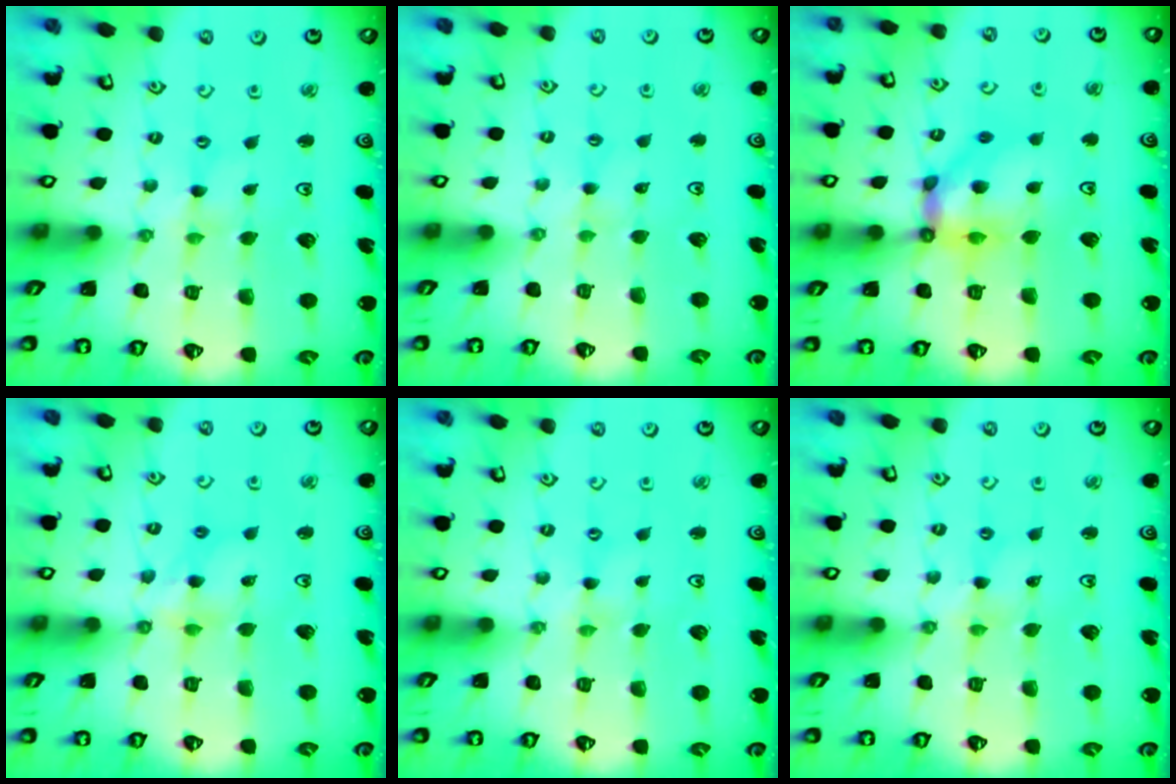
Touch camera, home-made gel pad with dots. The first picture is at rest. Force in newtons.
{"total": 1.1, "press": 1.1, "slide": 0.3}
{"total": 12.8, "press": 12.7, "slide": 1.5}
{"total": 7.4, "press": 7.4, "slide": 0.6}
{"total": 0.0}
{"total": 1.9, "press": 1.9, "slide": 0.2}